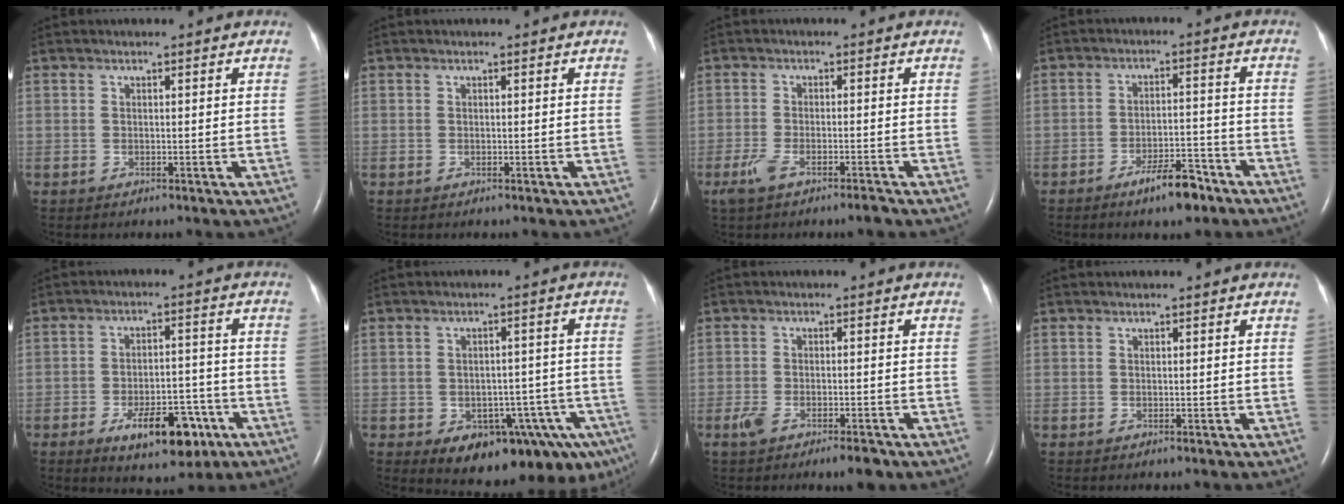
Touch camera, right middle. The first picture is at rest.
{"total": 0.0}
{"total": 4.3, "force": [-2.9, 0.7, 3.1], "torque": [-0.068, -0.007, -0.055]}
{"total": 6.3, "force": [-4.5, 1.6, 4.1], "torque": [-0.069, 0.000, -0.072]}
{"total": 10.2, "force": [-5.3, 4.2, 7.6], "torque": [-0.116, 0.002, -0.074]}
{"total": 14.5, "force": [-7.8, 6.8, 10.2], "torque": [-0.085, 0.025, -0.091]}
{"total": 4.8, "force": [-3.1, 1.4, 3.4], "torque": [-0.066, -0.006, -0.048]}
{"total": 0.0}